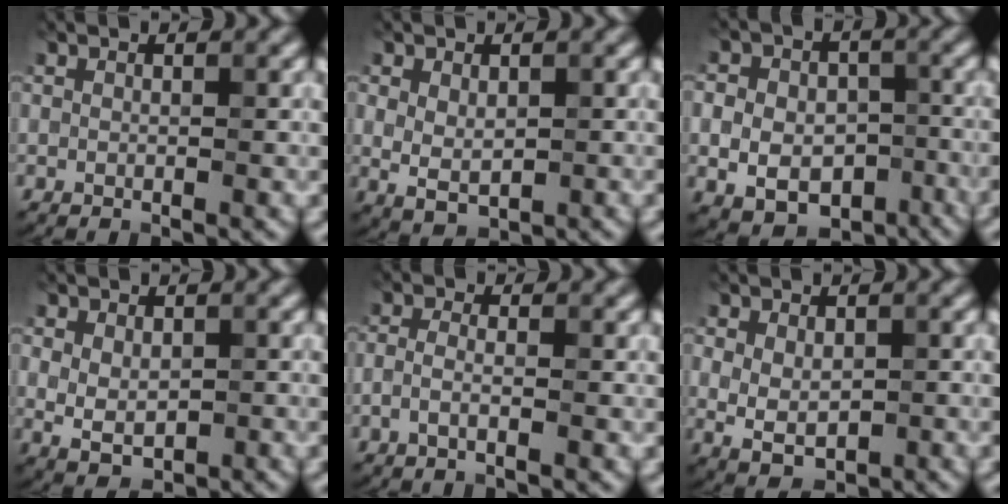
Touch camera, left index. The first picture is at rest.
{"total": 2.6, "force": [0.3, 1.7, 2.0], "torque": [-0.036, -0.004, 0.012]}
{"total": 9.0, "force": [-2.5, 7.2, 4.8], "torque": [-0.069, -0.018, -0.045]}
{"total": 3.3, "force": [0.0, 2.2, 2.5], "torque": [-0.038, -0.003, 0.005]}
{"total": 1.6, "force": [-0.7, 0.5, 1.4], "torque": [-0.031, 0.001, -0.021]}
{"total": 3.7, "force": [0.0, 2.4, 2.8], "torque": [-0.044, -0.005, 0.003]}